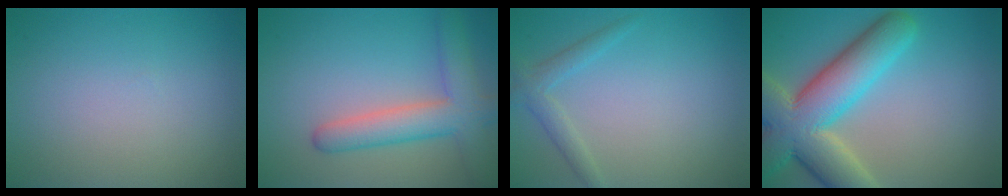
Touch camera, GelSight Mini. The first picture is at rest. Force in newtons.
{"total": 5.4, "press": 5.4, "slide": 0.3}
{"total": 1.9, "press": 1.9, "slide": 0.2}
{"total": 10.8, "press": 10.7, "slide": 0.8}